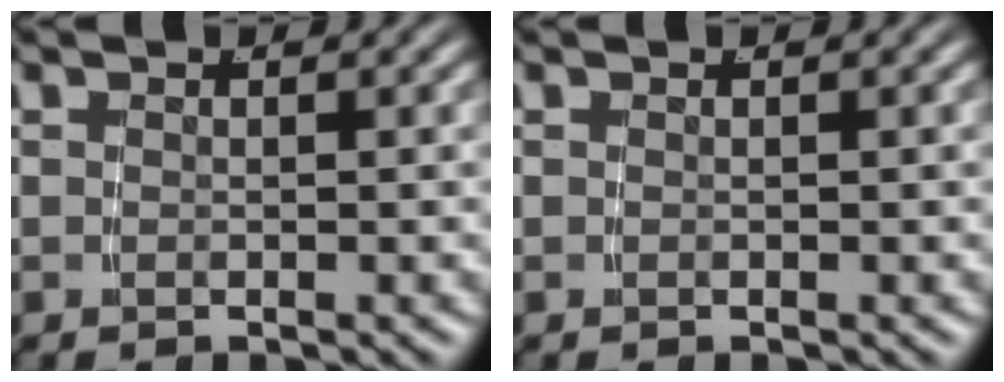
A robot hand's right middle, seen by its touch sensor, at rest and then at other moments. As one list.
[{"total": 0.0}]